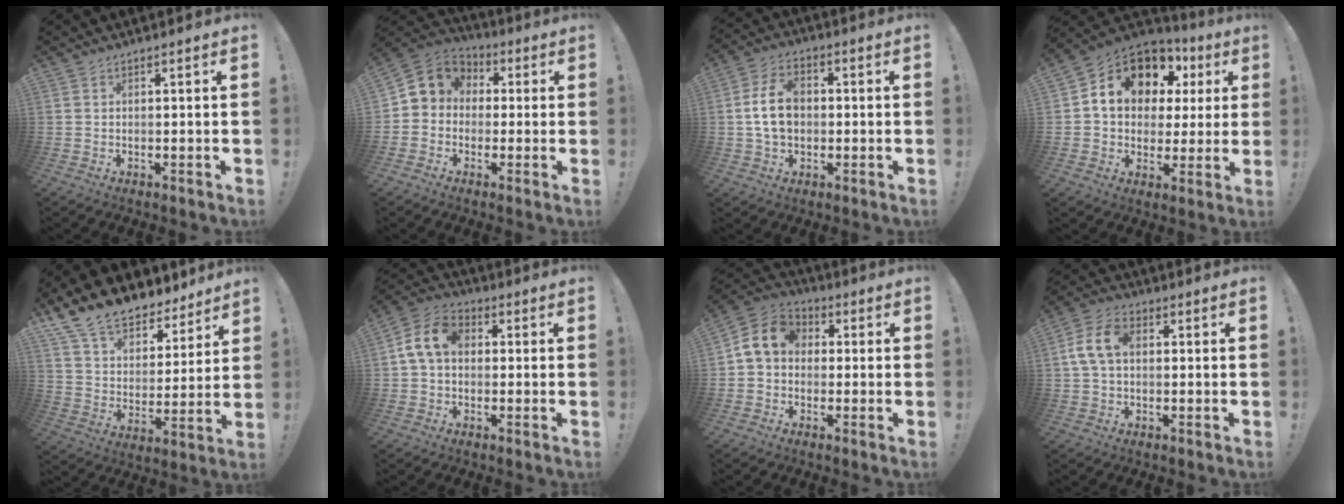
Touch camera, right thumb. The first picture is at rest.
{"total": 6.8, "force": [-0.2, 6.5, 2.1], "torque": [-0.023, 0.007, 0.002]}
{"total": 11.1, "force": [0.1, 8.1, 7.5], "torque": [-0.131, 0.011, 0.005]}
{"total": 13.7, "force": [6.5, 9.7, 7.0], "torque": [-0.111, -0.040, 0.123]}
{"total": 13.7, "force": [11.3, 6.4, 4.2], "torque": [-0.085, -0.088, 0.209]}
{"total": 10.1, "force": [1.5, 7.1, 6.9], "torque": [-0.127, 0.013, 0.030]}
{"total": 9.5, "force": [1.2, 7.8, 5.3], "torque": [-0.093, 0.017, 0.028]}
{"total": 9.1, "force": [1.2, 5.9, 6.8], "torque": [-0.136, 0.010, 0.022]}